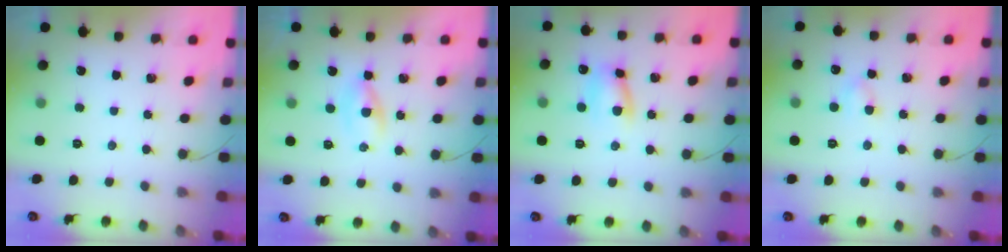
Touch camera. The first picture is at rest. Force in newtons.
{"total": 2.1, "press": 1.7, "slide": 1.2}
{"total": 7.4, "press": 7.4, "slide": 0.2}
{"total": 3.2, "press": 3.0, "slide": 1.1}